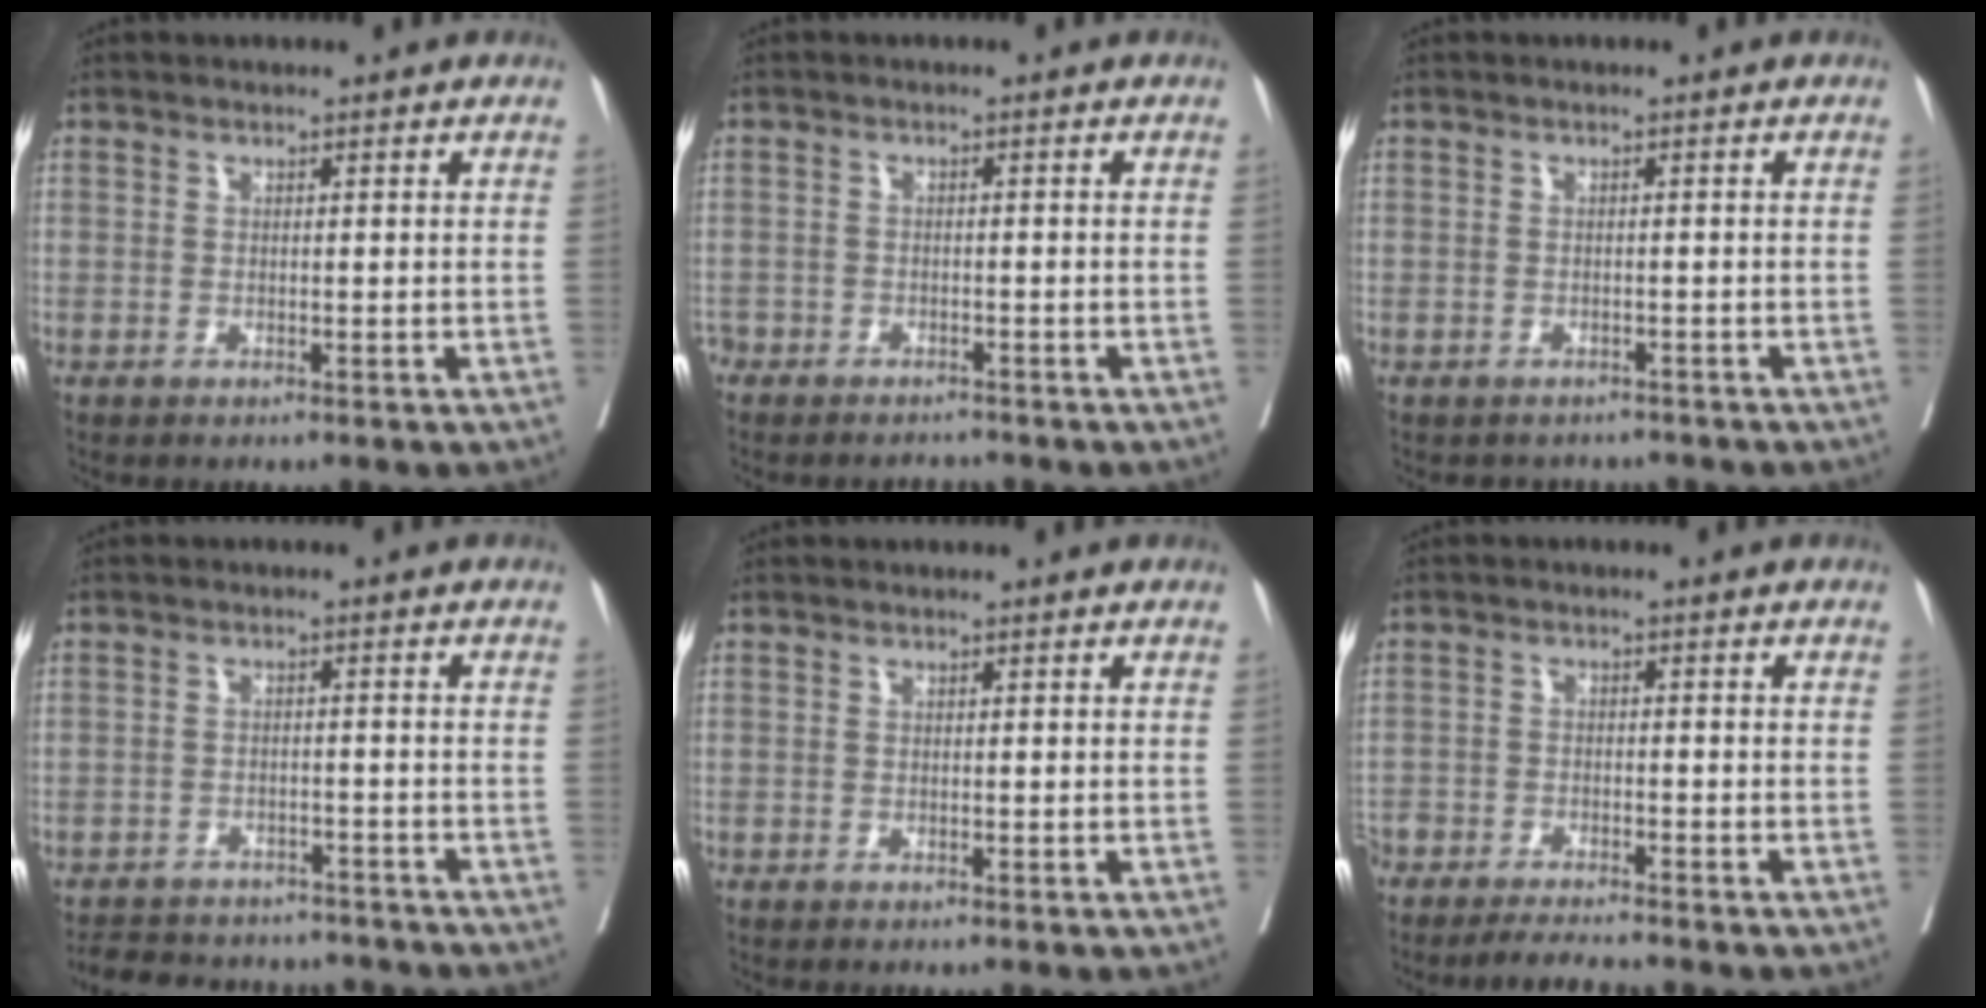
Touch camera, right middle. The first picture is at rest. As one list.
[{"total": 4.3, "force": [-3.8, 2.0, -0.1], "torque": [0.002, -0.004, -0.069]}, {"total": 3.0, "force": [-2.7, 1.3, -0.3], "torque": [0.005, 0.003, -0.039]}, {"total": 12.8, "force": [-11.8, 4.1, 3.1], "torque": [-0.060, 0.011, -0.153]}, {"total": 0.0}, {"total": 6.1, "force": [-5.7, 0.6, 2.0], "torque": [-0.028, -0.013, -0.096]}]